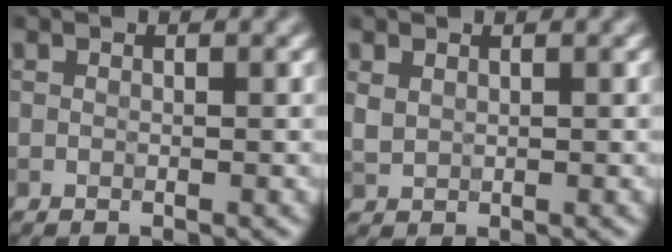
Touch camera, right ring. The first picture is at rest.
{"total": 1.1, "force": [0.7, 0.7, 0.4], "torque": [-0.014, 0.002, 0.017]}